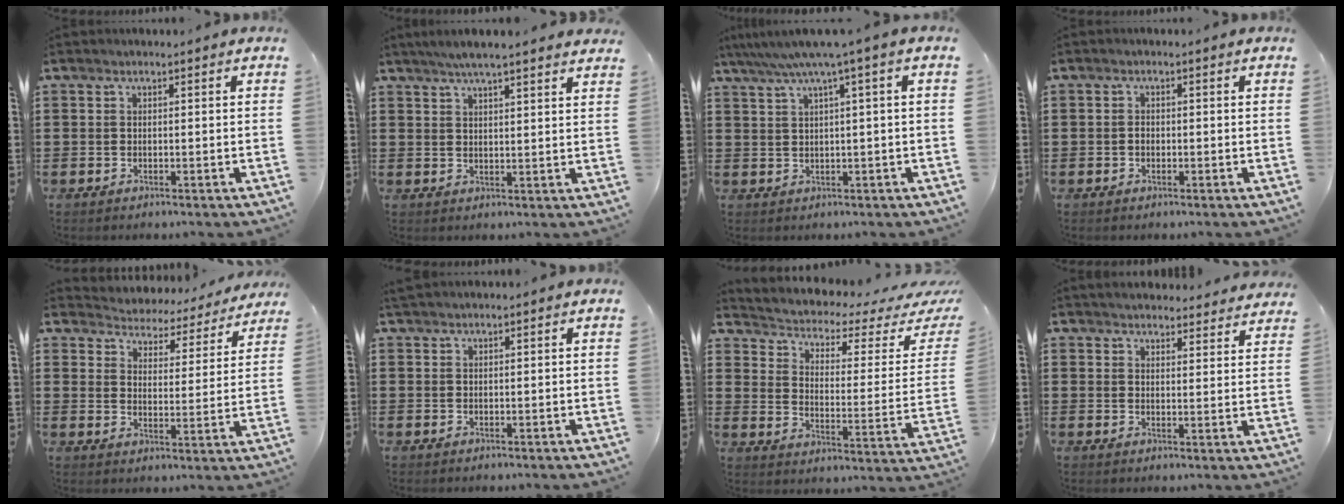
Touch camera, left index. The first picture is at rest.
{"total": 4.2, "force": [3.7, 0.0, 1.9], "torque": [-0.046, -0.003, 0.067]}
{"total": 4.5, "force": [1.9, -0.7, 4.1], "torque": [-0.082, -0.012, 0.029]}
{"total": 1.0, "force": [-0.3, 0.7, 0.7], "torque": [-0.016, 0.002, -0.005]}
{"total": 3.9, "force": [3.8, 0.5, -0.4], "torque": [-0.020, -0.035, 0.060]}
{"total": 0.7, "force": [0.6, 0.1, 0.3], "torque": [-0.009, 0.001, 0.013]}
{"total": 2.3, "force": [1.6, 1.0, 1.3], "torque": [-0.042, -0.024, 0.017]}
{"total": 3.4, "force": [3.4, 0.1, 0.2], "torque": [-0.007, -0.019, 0.060]}